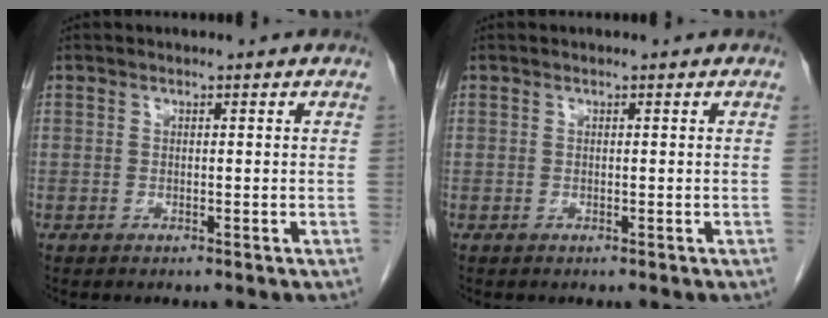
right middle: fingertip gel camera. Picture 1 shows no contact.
{"total": 0.0}